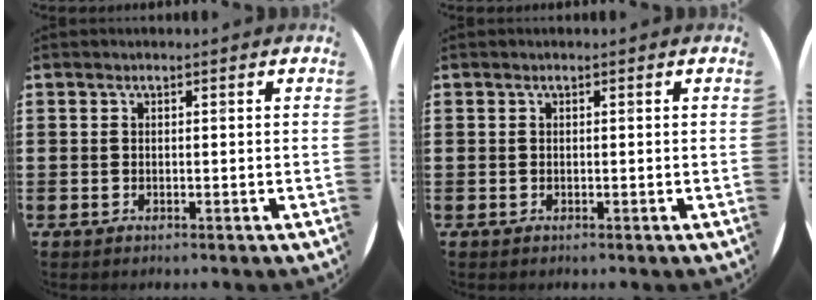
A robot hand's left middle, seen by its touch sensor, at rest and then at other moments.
{"total": 0.0}